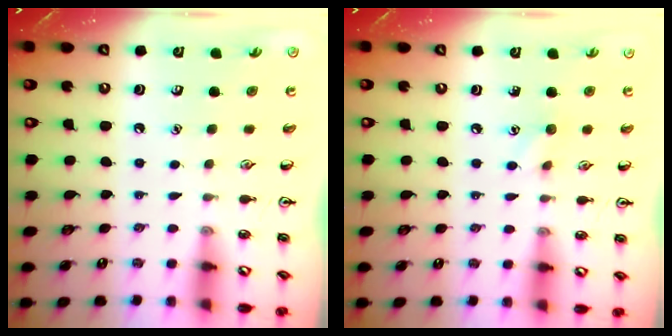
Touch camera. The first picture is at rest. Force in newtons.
{"total": 5.4, "press": 5.1, "slide": 1.7}